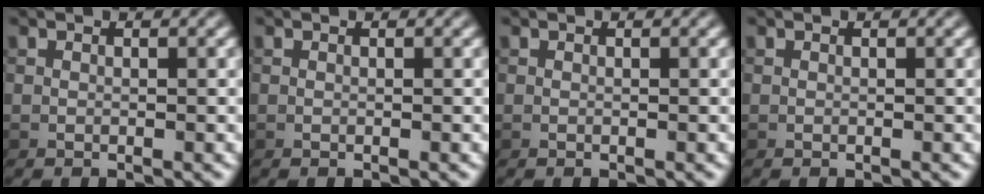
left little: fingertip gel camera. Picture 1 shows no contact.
{"total": 0.0}
{"total": 0.0}
{"total": 0.0}